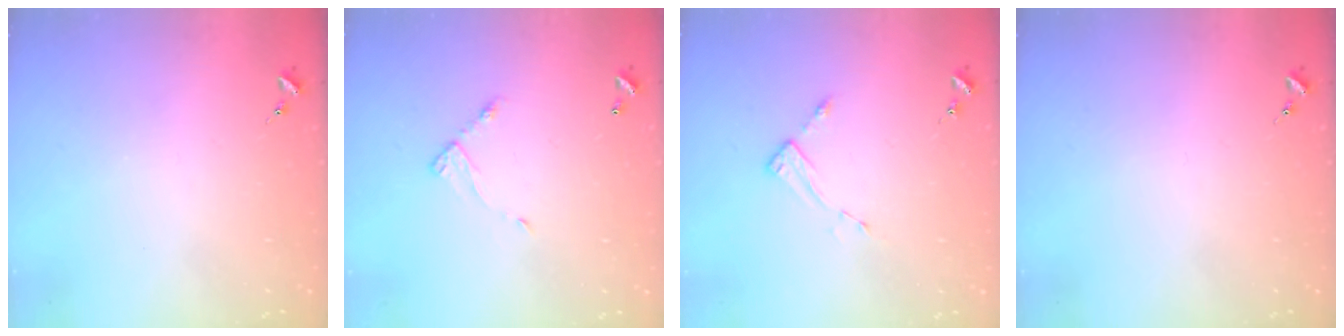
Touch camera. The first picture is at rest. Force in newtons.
{"total": 5.8, "press": 5.8, "slide": 0.3}
{"total": 2.6, "press": 2.6, "slide": 0.4}
{"total": 0.0}